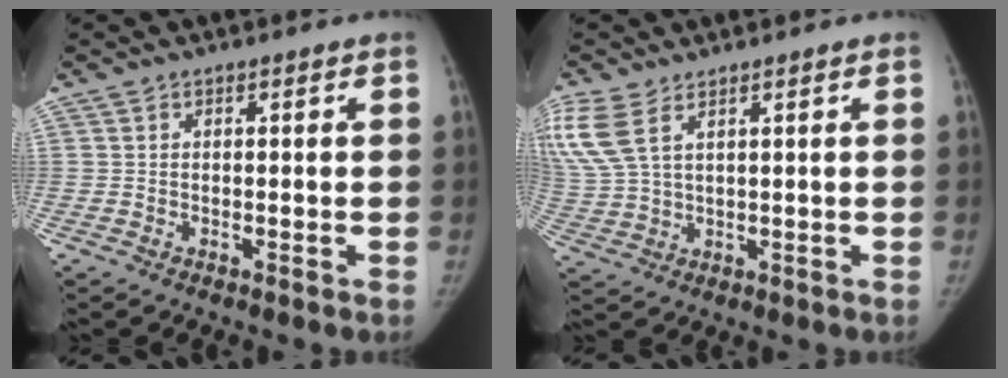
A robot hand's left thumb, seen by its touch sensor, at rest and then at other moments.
{"total": 10.7, "force": [5.2, 5.4, 7.6], "torque": [-0.205, 0.000, 0.114]}